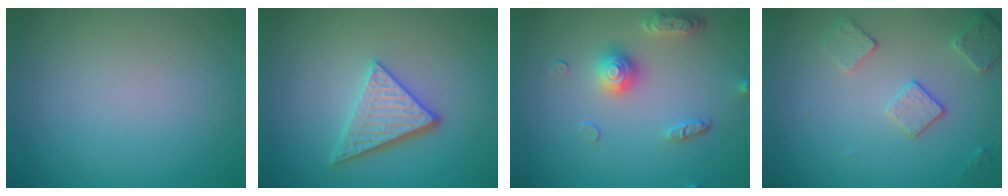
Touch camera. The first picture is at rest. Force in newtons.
{"total": 3.7, "press": 3.2, "slide": 1.8}
{"total": 3.6, "press": 3.0, "slide": 2.0}
{"total": 2.6, "press": 2.5, "slide": 0.8}